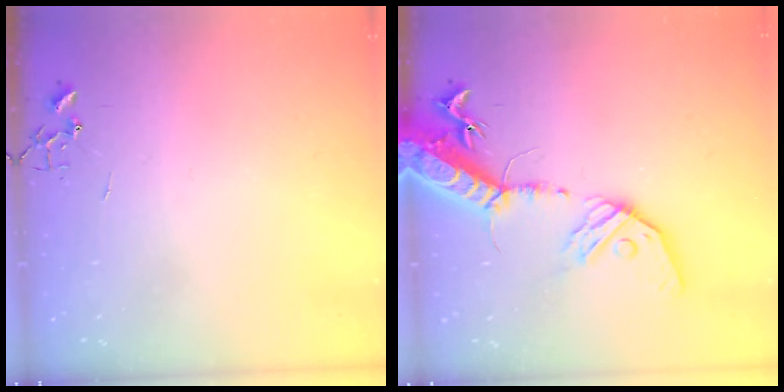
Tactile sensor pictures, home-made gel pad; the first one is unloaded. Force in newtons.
{"total": 20.5, "press": 20.0, "slide": 4.4}